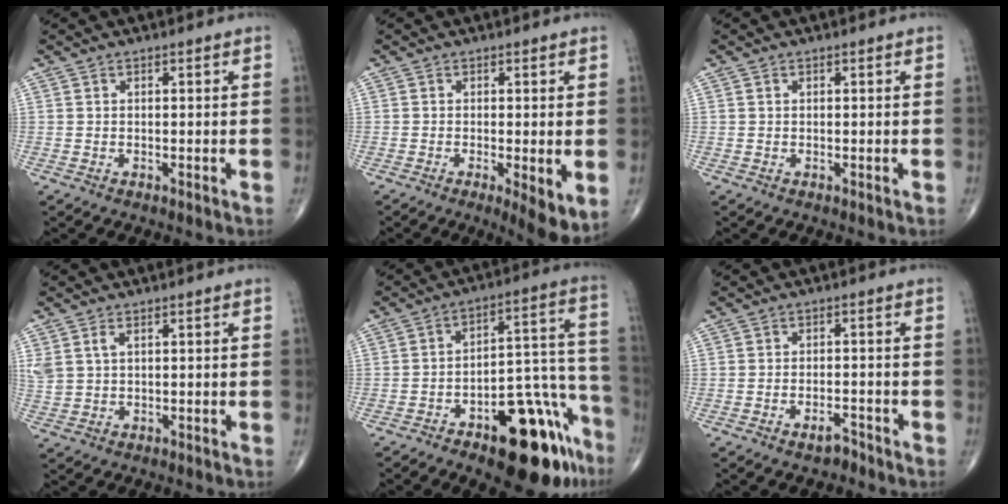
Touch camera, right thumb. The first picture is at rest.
{"total": 6.0, "force": [-1.2, 1.5, 5.7], "torque": [-0.090, -0.020, -0.021]}
{"total": 0.0}
{"total": 4.2, "force": [1.6, 2.5, 2.9], "torque": [-0.076, 0.007, 0.041]}
{"total": 19.8, "force": [-11.5, 7.8, 14.1], "torque": [-0.120, 0.099, -0.158]}
{"total": 2.6, "force": [-2.0, 1.1, 1.2], "torque": [-0.016, 0.012, -0.032]}